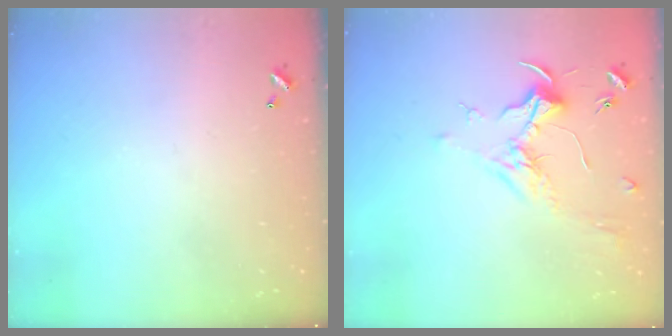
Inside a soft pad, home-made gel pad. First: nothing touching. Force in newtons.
{"total": 1.9, "press": 1.7, "slide": 0.8}